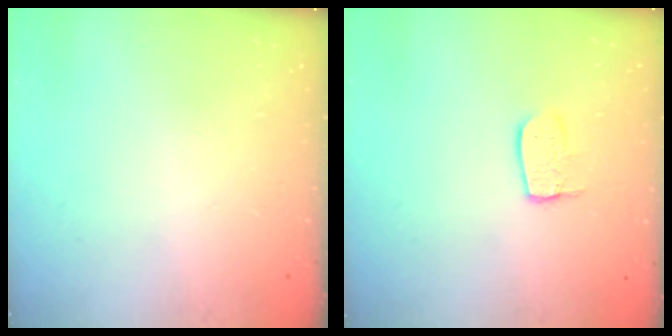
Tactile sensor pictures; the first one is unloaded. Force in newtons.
{"total": 7.0, "press": 7.0, "slide": 0.3}